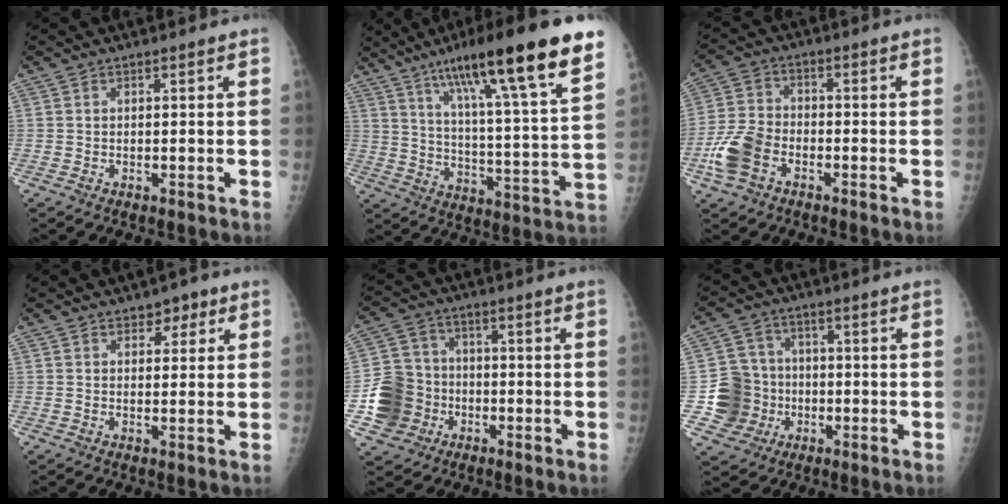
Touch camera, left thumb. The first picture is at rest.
{"total": 24.6, "force": [15.5, 2.9, 18.8], "torque": [-0.281, -0.038, 0.242]}
{"total": 8.7, "force": [-3.7, 5.7, 5.4], "torque": [-0.118, 0.018, -0.074]}
{"total": 3.5, "force": [2.1, 2.2, 1.8], "torque": [0.000, -0.008, 0.026]}
{"total": 11.3, "force": [-3.1, 10.2, 3.7], "torque": [-0.049, 0.019, -0.055]}
{"total": 9.8, "force": [-1.7, 9.4, 2.2], "torque": [-0.004, 0.016, -0.030]}